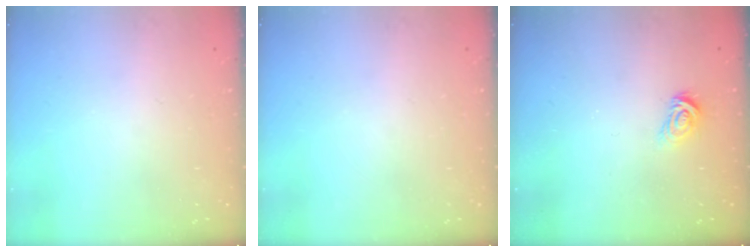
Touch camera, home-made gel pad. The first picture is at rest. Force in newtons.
{"total": 0.0}
{"total": 3.4, "press": 3.3, "slide": 0.5}